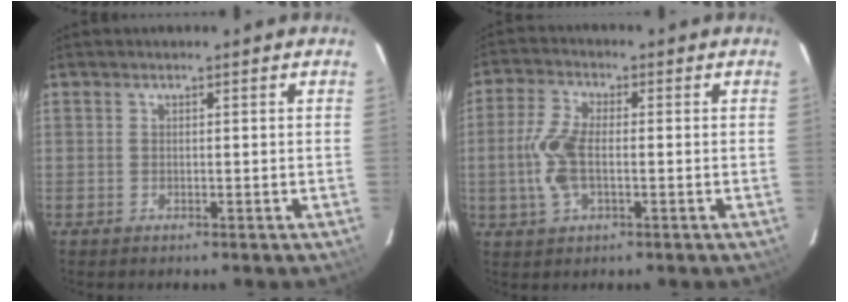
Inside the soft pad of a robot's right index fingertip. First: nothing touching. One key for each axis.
{"total": 7.7, "fx": -1.1, "fy": 3.5, "fz": 6.8, "tx": -0.151, "ty": 0.004, "tz": -0.023}